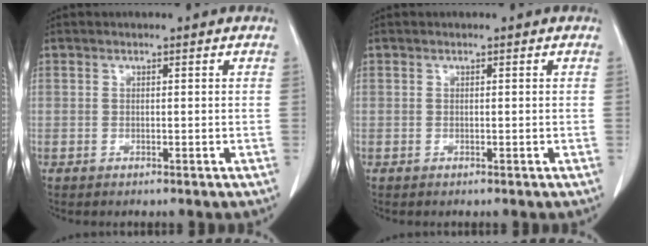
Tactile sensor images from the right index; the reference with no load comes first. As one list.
[{"total": 0.0}]